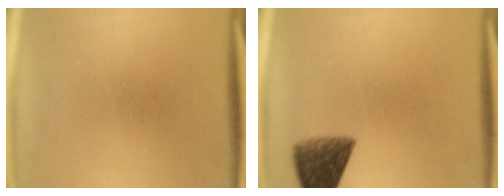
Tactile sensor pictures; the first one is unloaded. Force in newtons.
{"total": 7.4}